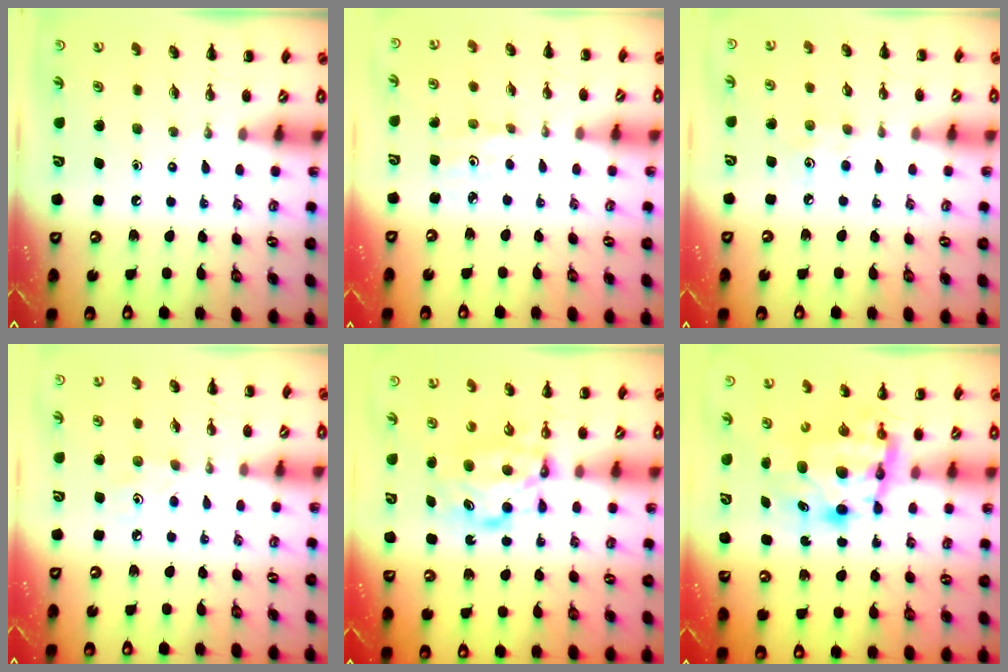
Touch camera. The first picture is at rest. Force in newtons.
{"total": 2.7, "press": 2.6, "slide": 0.8}
{"total": 5.1, "press": 4.9, "slide": 1.4}
{"total": 3.0, "press": 2.9, "slide": 0.8}
{"total": 7.4, "press": 7.4, "slide": 0.8}
{"total": 6.5, "press": 6.3, "slide": 1.8}